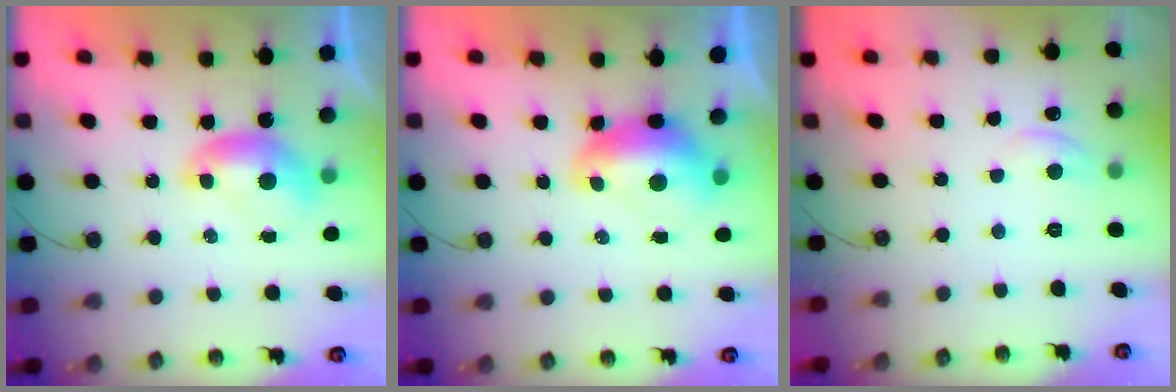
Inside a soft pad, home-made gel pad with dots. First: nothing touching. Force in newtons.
{"total": 2.2, "press": 2.1, "slide": 0.7}
{"total": 1.3, "press": 1.1, "slide": 0.7}